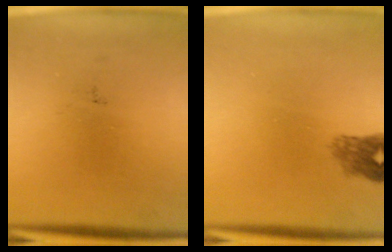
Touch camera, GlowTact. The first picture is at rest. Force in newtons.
{"total": 2.4}